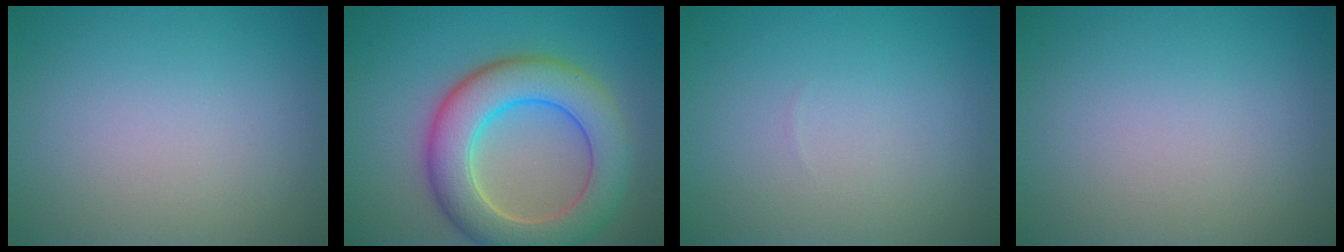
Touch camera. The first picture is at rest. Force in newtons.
{"total": 8.5, "press": 8.5, "slide": 0.5}
{"total": 0.0}
{"total": 0.0}